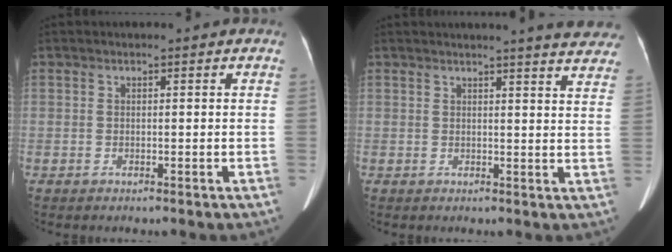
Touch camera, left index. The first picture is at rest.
{"total": 12.2, "force": [11.2, 1.0, 4.6], "torque": [-0.040, -0.029, 0.104]}